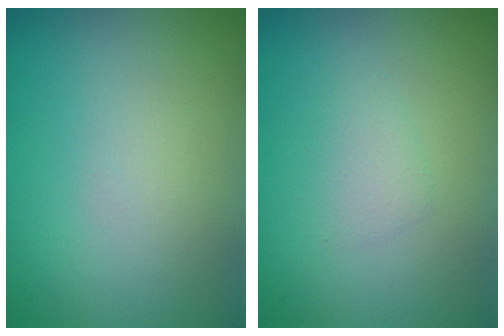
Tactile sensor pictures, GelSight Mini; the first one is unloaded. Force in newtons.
{"total": 1.2, "press": 1.2, "slide": 0.0}